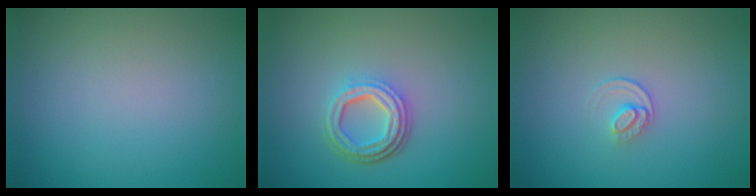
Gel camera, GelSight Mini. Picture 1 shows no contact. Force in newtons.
{"total": 4.2, "press": 3.2, "slide": 2.8}
{"total": 1.2, "press": 0.8, "slide": 0.9}